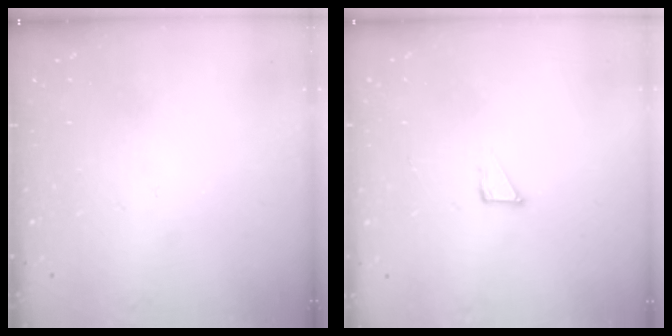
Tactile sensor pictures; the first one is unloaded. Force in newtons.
{"total": 2.6, "press": 2.6, "slide": 0.1}